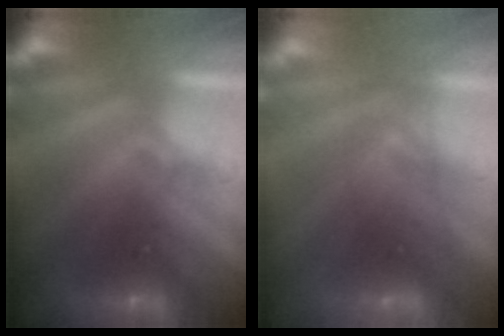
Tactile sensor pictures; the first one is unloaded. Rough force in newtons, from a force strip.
{"total": 2.7}